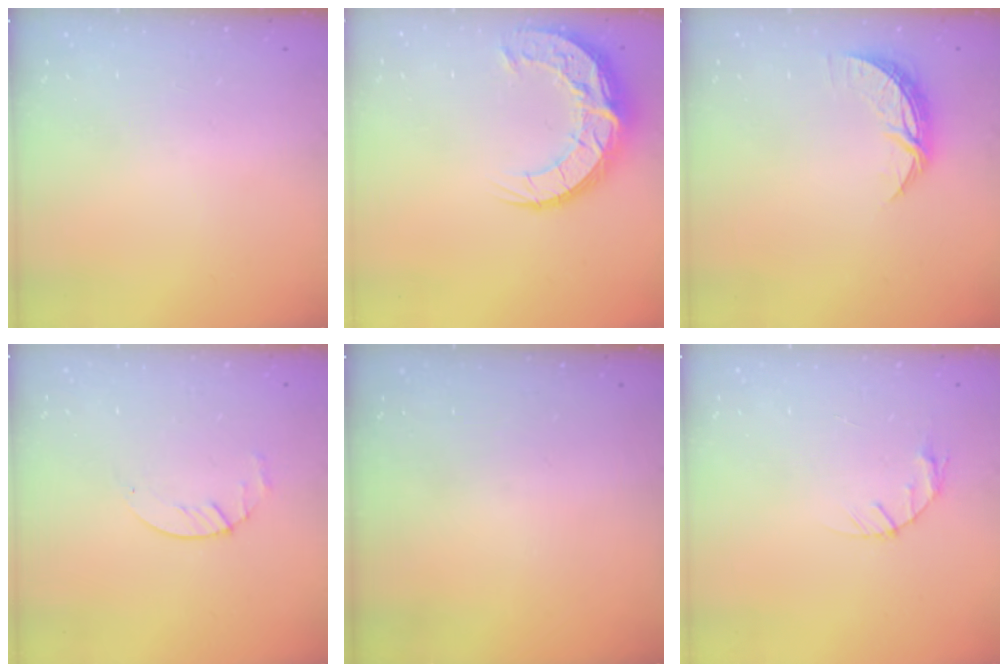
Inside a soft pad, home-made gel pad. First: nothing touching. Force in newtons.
{"total": 15.1, "press": 15.1, "slide": 1.2}
{"total": 7.2, "press": 7.2, "slide": 0.4}
{"total": 2.9, "press": 2.9, "slide": 0.4}
{"total": 0.0}
{"total": 3.3, "press": 3.2, "slide": 0.5}